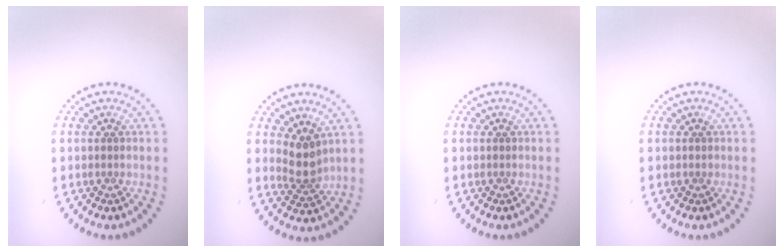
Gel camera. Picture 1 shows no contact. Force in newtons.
{"total": 2.6, "press": 2.0, "slide": 1.6}
{"total": 0.0}
{"total": 0.0}